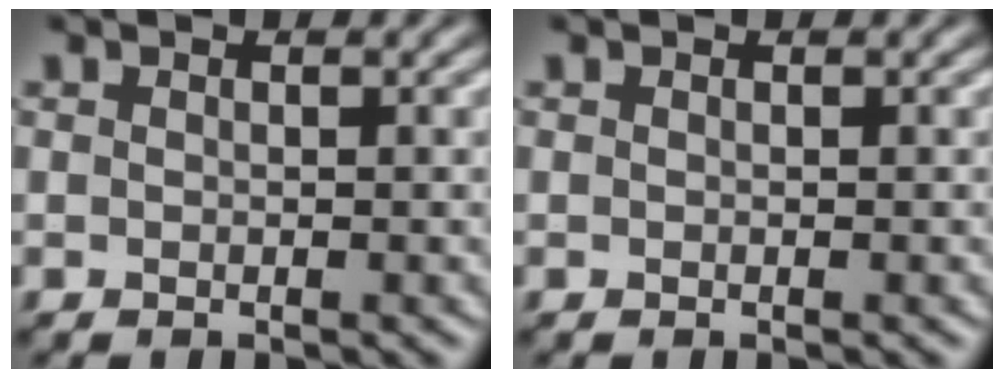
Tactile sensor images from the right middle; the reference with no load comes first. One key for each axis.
{"total": 0.0}